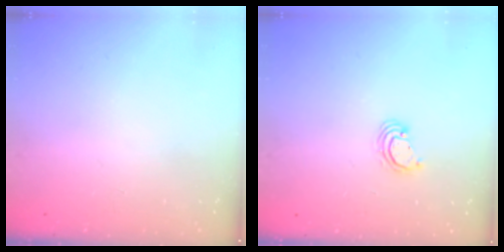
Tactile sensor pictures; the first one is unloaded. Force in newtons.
{"total": 3.1, "press": 3.1, "slide": 0.1}